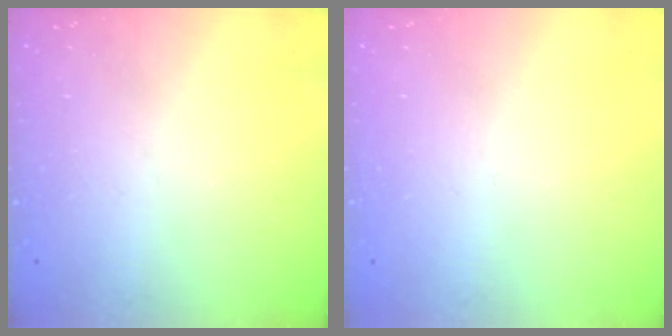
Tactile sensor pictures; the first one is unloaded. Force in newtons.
{"total": 0.0}